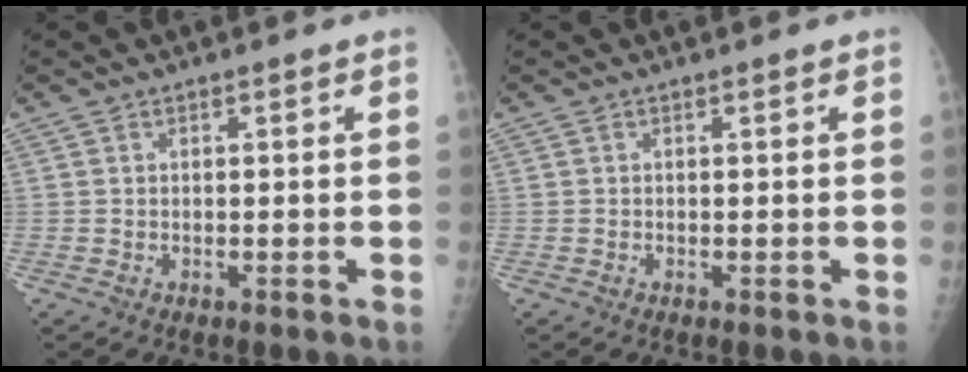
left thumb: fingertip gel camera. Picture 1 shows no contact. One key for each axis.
{"total": 0.0}